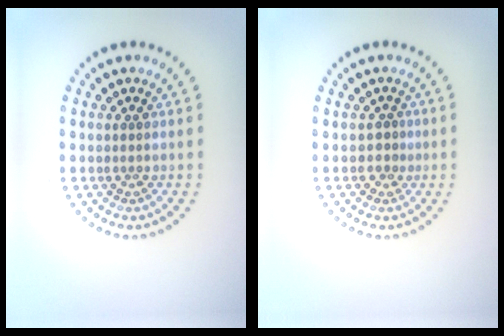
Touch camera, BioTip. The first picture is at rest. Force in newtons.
{"total": 1.2, "press": 1.0, "slide": 0.6}